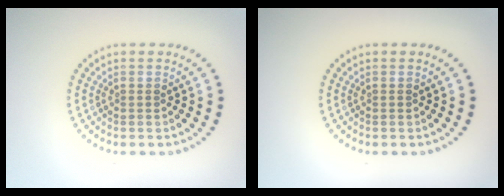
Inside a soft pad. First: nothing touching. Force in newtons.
{"total": 0.0}